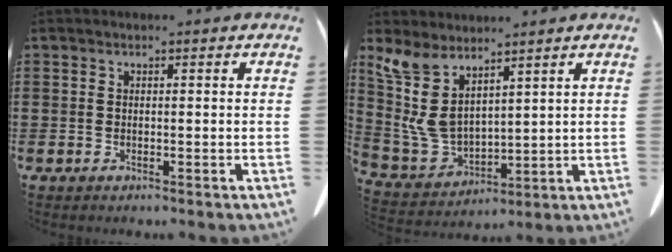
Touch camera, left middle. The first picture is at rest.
{"total": 8.8, "force": [4.7, 5.0, 5.5], "torque": [-0.158, -0.024, 0.086]}